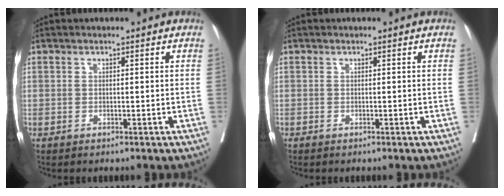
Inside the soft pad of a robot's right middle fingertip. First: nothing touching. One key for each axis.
{"total": 0.0}